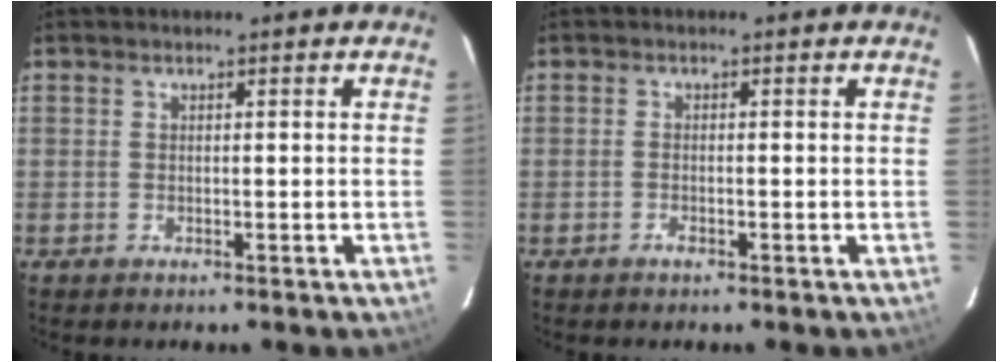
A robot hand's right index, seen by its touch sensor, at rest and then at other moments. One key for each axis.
{"total": 1.0, "fx": -0.7, "fy": 0.3, "fz": 0.6, "tx": -0.013, "ty": 0.000, "tz": -0.014}